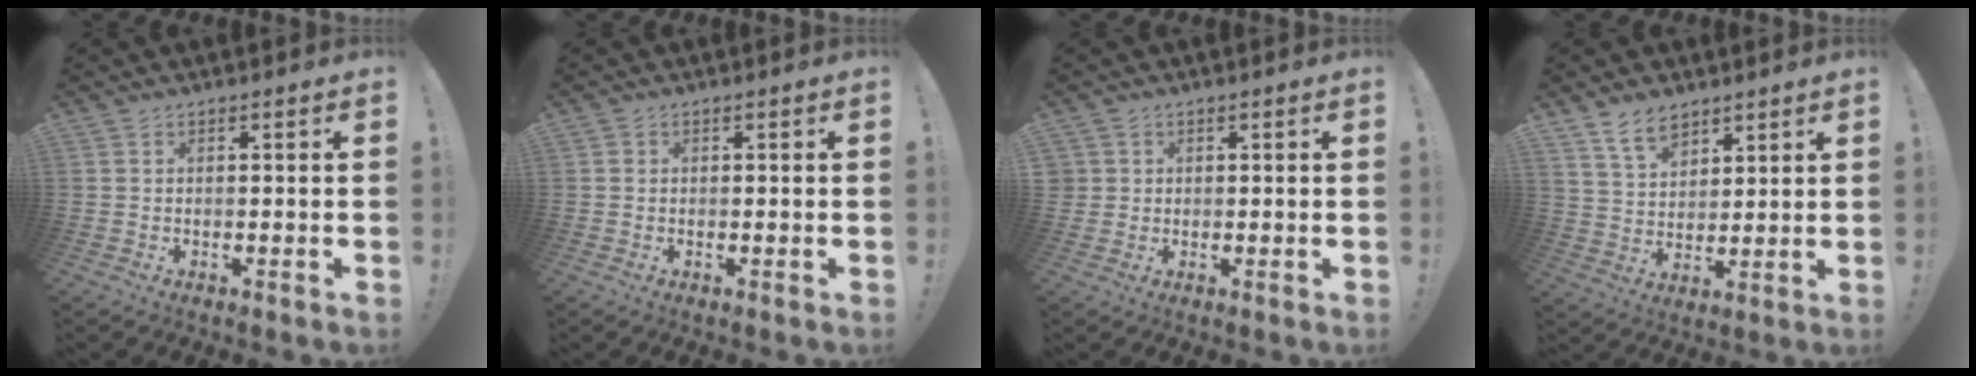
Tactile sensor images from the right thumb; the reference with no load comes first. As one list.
[{"total": 0.6, "force": [0.2, 0.5, -0.1], "torque": [0.009, -0.003, 0.001]}, {"total": 2.1, "force": [0.6, 2.1, 0.2], "torque": [-0.005, 0.001, 0.013]}, {"total": 7.7, "force": [5.7, 4.3, 2.8], "torque": [-0.042, -0.033, 0.108]}]